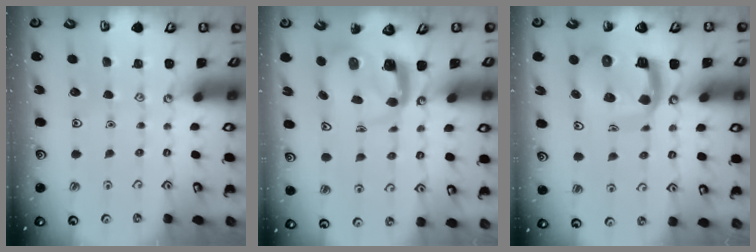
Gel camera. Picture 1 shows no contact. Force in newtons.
{"total": 4.6, "press": 4.6, "slide": 0.5}
{"total": 13.5, "press": 13.4, "slide": 1.8}